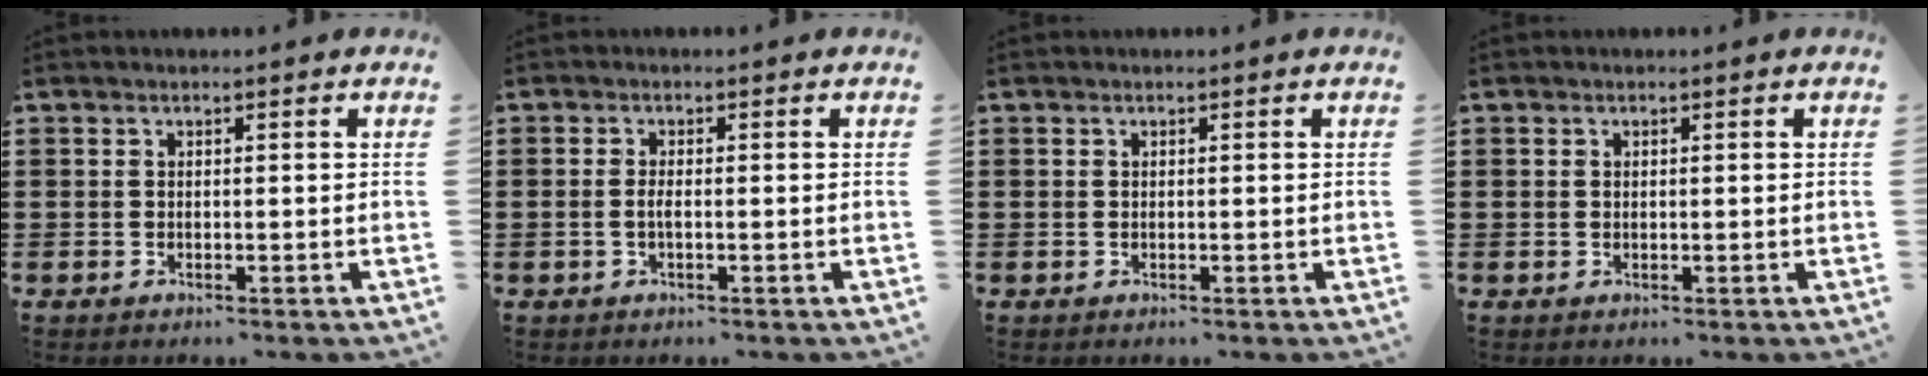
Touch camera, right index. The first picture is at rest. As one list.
[{"total": 1.4, "force": [-0.4, 0.3, 1.3], "torque": [-0.033, -0.003, -0.009]}, {"total": 0.0}, {"total": 0.0}]